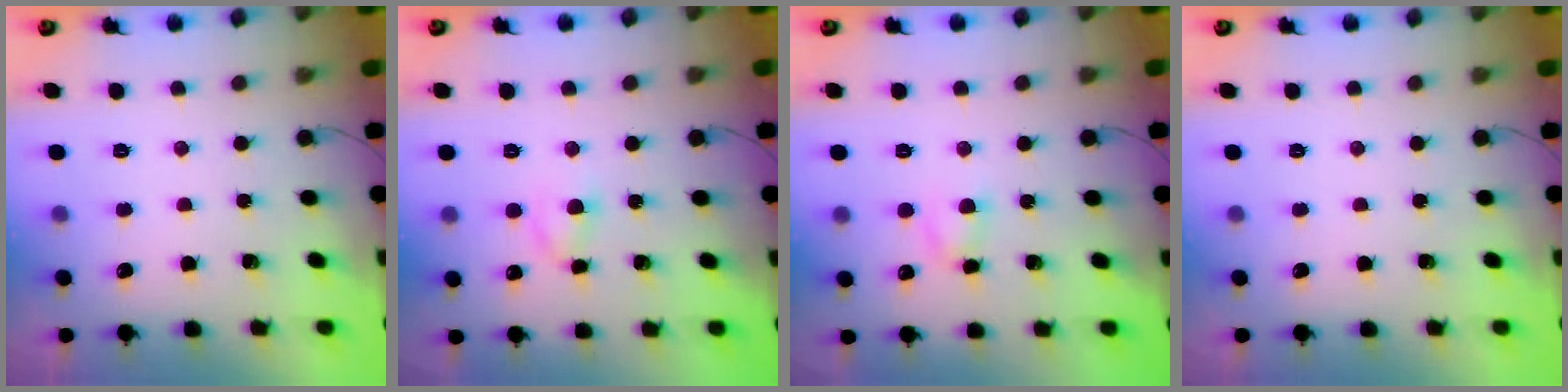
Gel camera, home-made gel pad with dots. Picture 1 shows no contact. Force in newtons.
{"total": 3.5, "press": 3.2, "slide": 1.5}
{"total": 3.1, "press": 2.9, "slide": 1.2}
{"total": 0.0}